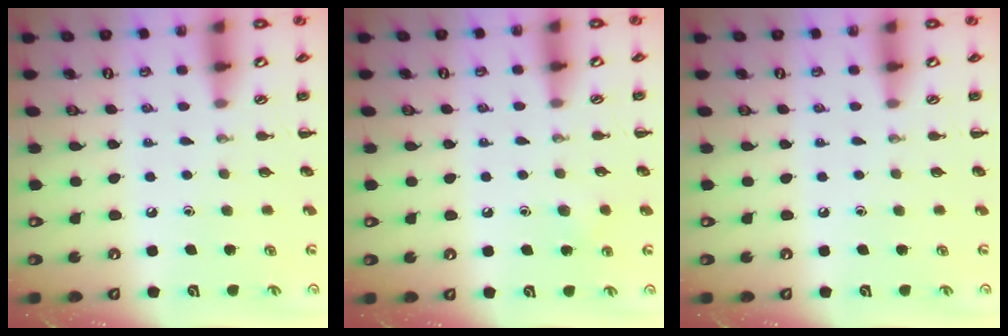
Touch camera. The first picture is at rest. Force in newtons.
{"total": 3.2, "press": 3.1, "slide": 0.9}
{"total": 0.0}